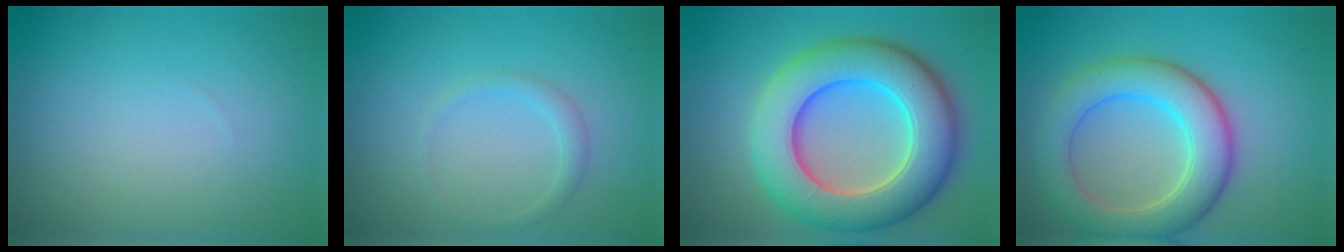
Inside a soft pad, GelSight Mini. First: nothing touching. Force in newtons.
{"total": 1.2, "press": 1.2, "slide": 0.0}
{"total": 10.7, "press": 10.7, "slide": 0.2}
{"total": 7.0, "press": 7.0, "slide": 0.6}